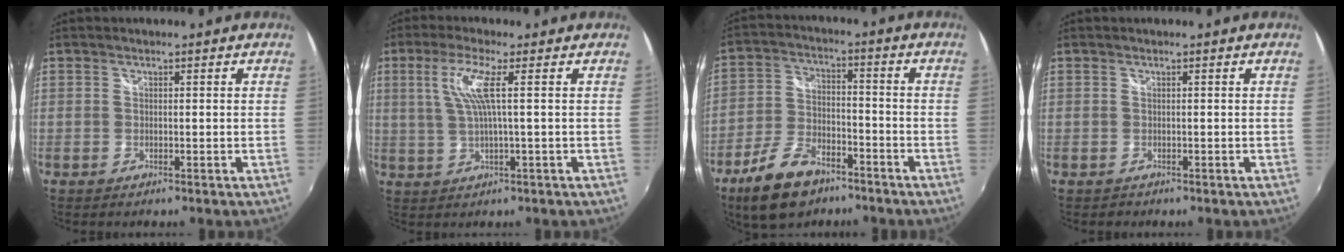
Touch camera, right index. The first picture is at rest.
{"total": 6.1, "force": [1.5, -0.2, 5.9], "torque": [-0.116, 0.000, 0.037]}
{"total": 12.3, "force": [-8.4, 6.1, 6.6], "torque": [-0.151, -0.001, -0.151]}
{"total": 0.6, "force": [-0.4, 0.4, -0.1], "torque": [0.000, -0.002, -0.005]}